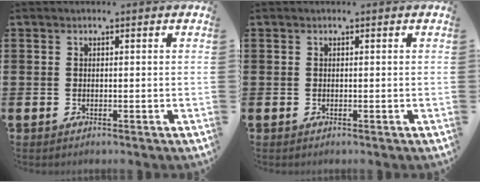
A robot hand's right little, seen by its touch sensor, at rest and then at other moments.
{"total": 0.0}